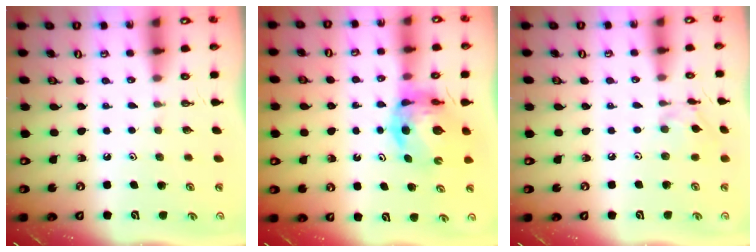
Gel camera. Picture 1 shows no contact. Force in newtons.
{"total": 9.4, "press": 9.4, "slide": 1.0}
{"total": 6.6, "press": 6.6, "slide": 0.4}